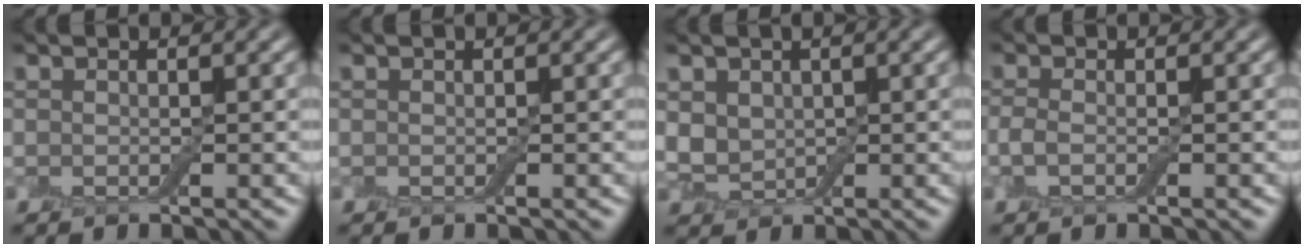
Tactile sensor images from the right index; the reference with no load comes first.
{"total": 0.0}
{"total": 3.0, "force": [0.6, 2.4, 1.7], "torque": [-0.039, -0.002, 0.014]}
{"total": 1.3, "force": [-0.3, 0.6, 1.1], "torque": [-0.028, -0.001, -0.012]}